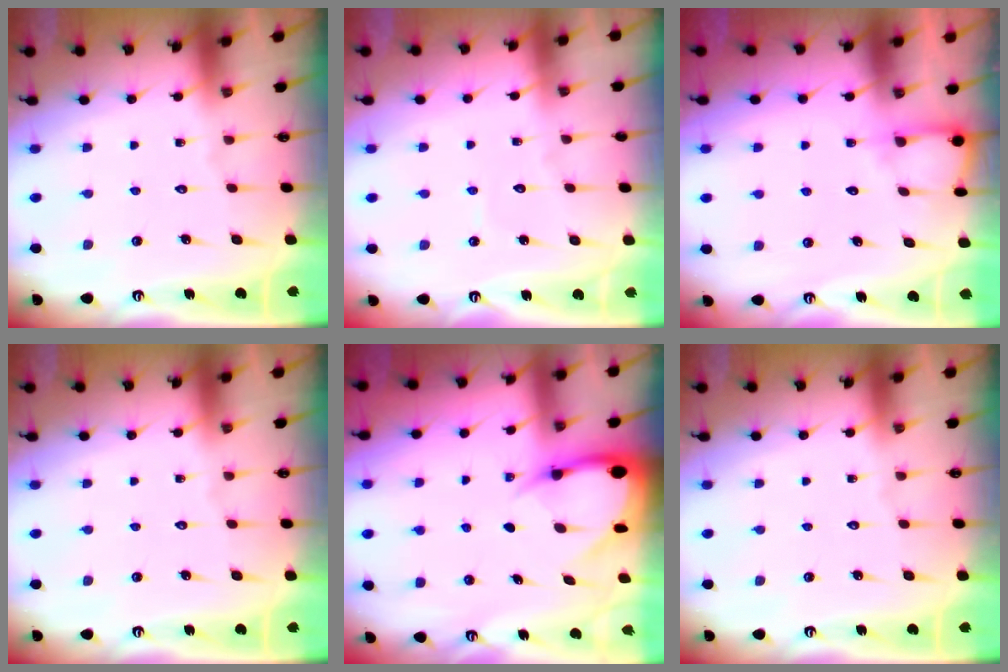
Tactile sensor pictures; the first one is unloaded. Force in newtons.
{"total": 2.7, "press": 2.6, "slide": 0.3}
{"total": 6.2, "press": 6.2, "slide": 0.4}
{"total": 0.0}
{"total": 5.4, "press": 5.4, "slide": 0.7}
{"total": 0.0}